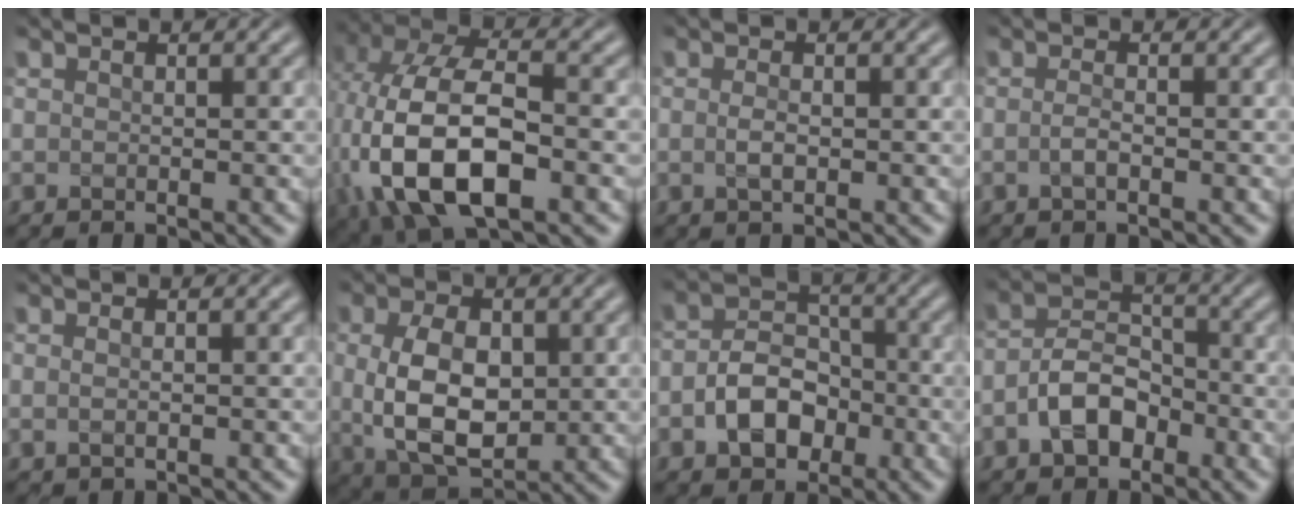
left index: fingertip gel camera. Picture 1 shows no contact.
{"total": 12.4, "force": [-2.5, 6.6, 10.2], "torque": [-0.213, 0.000, -0.045]}
{"total": 1.1, "force": [0.0, 0.4, 1.0], "torque": [-0.023, 0.002, -0.002]}
{"total": 1.0, "force": [-0.2, 0.3, 0.9], "torque": [-0.020, 0.003, -0.008]}
{"total": 1.1, "force": [0.3, 0.6, 0.9], "torque": [0.002, -0.003, -0.003]}
{"total": 7.2, "force": [0.6, 4.4, 5.6], "torque": [-0.114, 0.000, 0.010]}
{"total": 4.6, "force": [-1.4, 3.4, 2.8], "torque": [-0.044, 0.004, -0.028]}
{"total": 4.2, "force": [-2.0, 2.6, 2.6], "torque": [-0.046, 0.013, -0.042]}